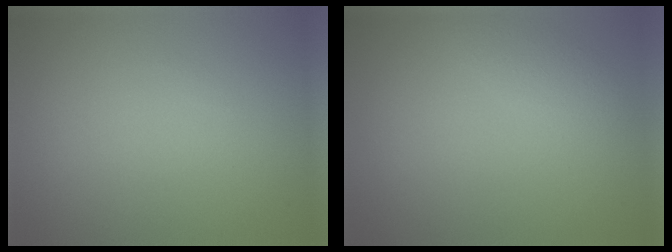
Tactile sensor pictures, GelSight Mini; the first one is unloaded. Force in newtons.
{"total": 1.4, "press": 1.4, "slide": 0.1}